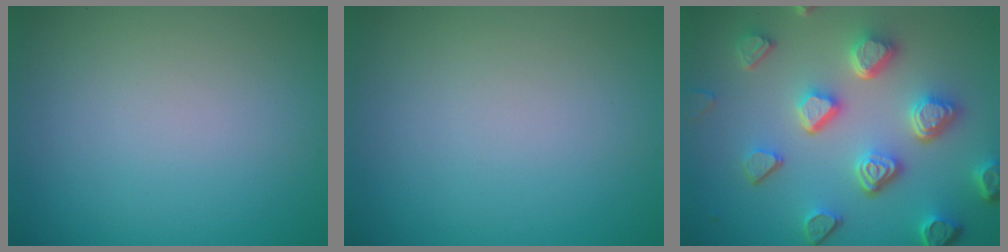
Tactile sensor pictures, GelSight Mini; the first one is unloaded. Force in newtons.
{"total": 0.0}
{"total": 6.7, "press": 5.3, "slide": 4.2}